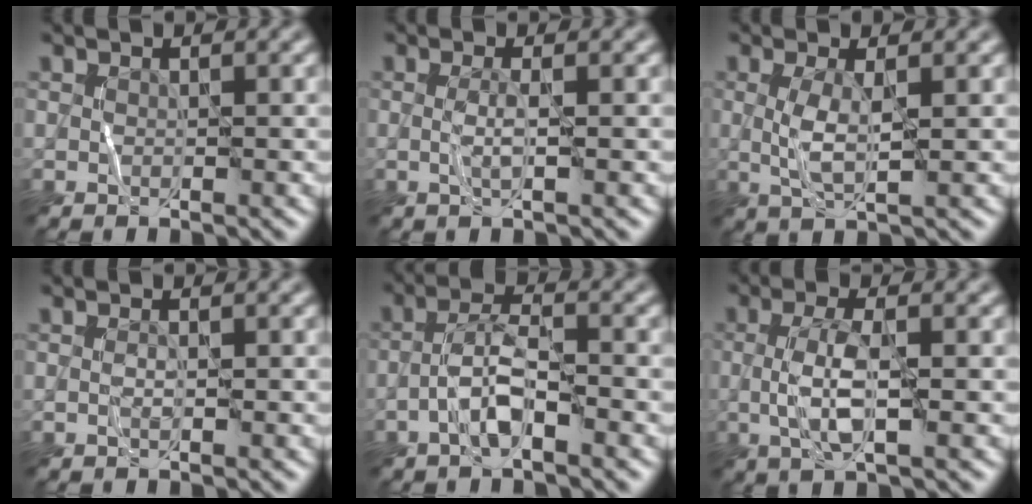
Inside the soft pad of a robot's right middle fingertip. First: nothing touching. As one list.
[{"total": 1.2, "force": [0.0, 0.2, 1.2], "torque": [-0.028, 0.003, -0.002]}, {"total": 2.5, "force": [0.2, 0.5, 2.4], "torque": [-0.056, 0.006, 0.005]}, {"total": 0.0}, {"total": 3.5, "force": [-1.9, 0.7, 2.8], "torque": [-0.057, 0.020, -0.044]}, {"total": 3.8, "force": [-0.5, 1.0, 3.6], "torque": [-0.080, 0.007, -0.013]}]